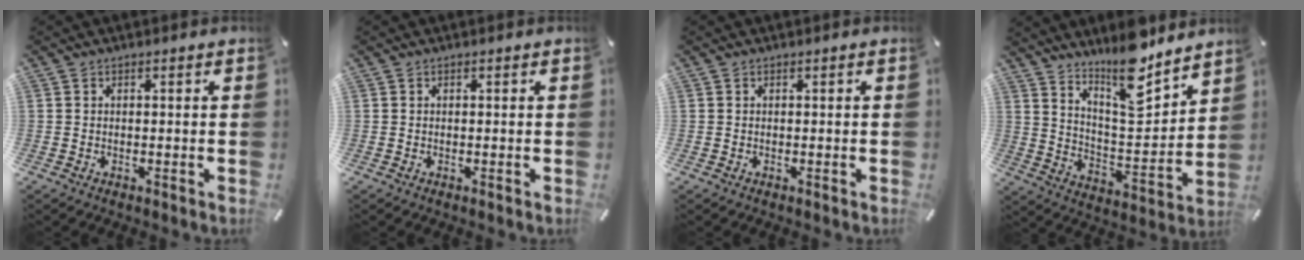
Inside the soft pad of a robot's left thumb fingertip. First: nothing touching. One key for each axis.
{"total": 0.0}
{"total": 0.0}
{"total": 14.5, "fx": 12.0, "fy": 4.5, "fz": 6.9, "tx": -0.112, "ty": -0.094, "tz": 0.211}